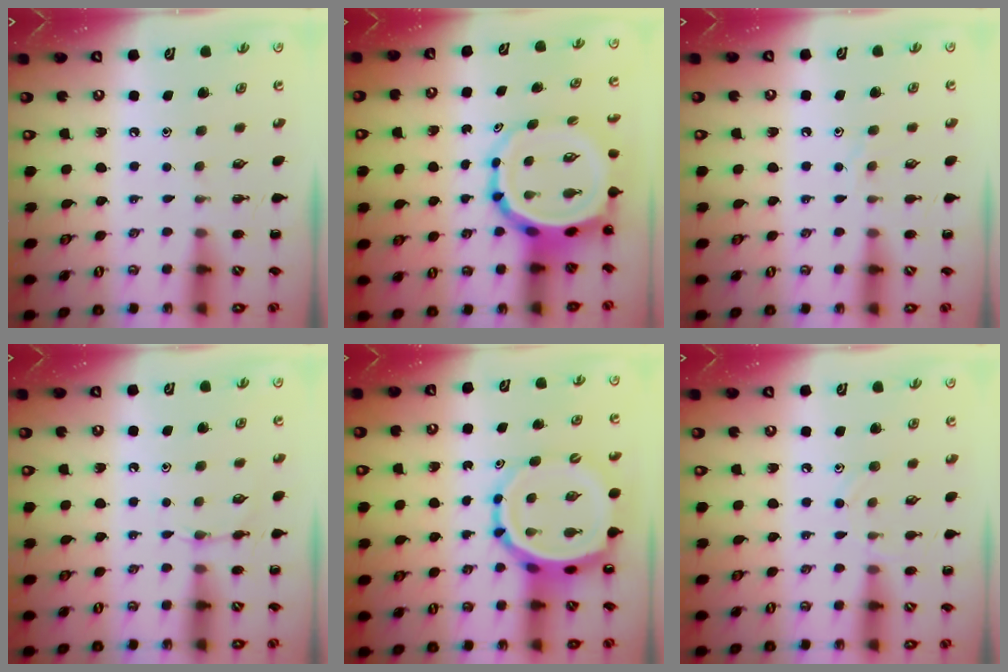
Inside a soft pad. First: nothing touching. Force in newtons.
{"total": 10.0, "press": 9.6, "slide": 3.0}
{"total": 5.2, "press": 5.2, "slide": 0.9}
{"total": 3.6, "press": 3.4, "slide": 1.4}
{"total": 8.5, "press": 8.1, "slide": 2.3}
{"total": 7.3, "press": 6.9, "slide": 2.3}